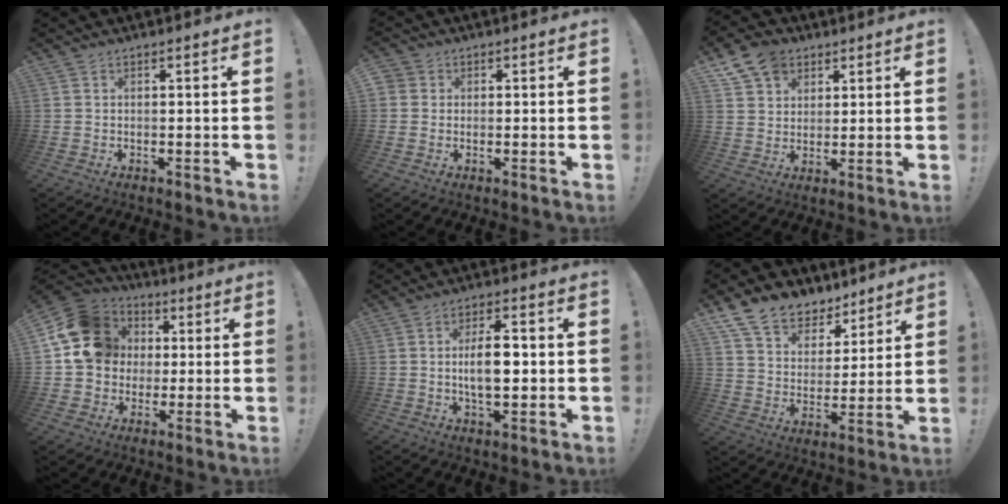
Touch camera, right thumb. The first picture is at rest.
{"total": 2.2, "force": [0.6, 2.1, 0.5], "torque": [-0.005, 0.001, 0.011]}
{"total": 10.1, "force": [5.9, 7.3, 3.6], "torque": [-0.060, -0.026, 0.116]}
{"total": 17.5, "force": [3.7, 15.0, 8.2], "torque": [-0.128, -0.001, 0.086]}
{"total": 9.4, "force": [0.1, 4.4, 8.3], "torque": [-0.146, 0.000, -0.006]}
{"total": 12.2, "force": [9.1, 7.5, 3.2], "torque": [-0.068, -0.066, 0.175]}